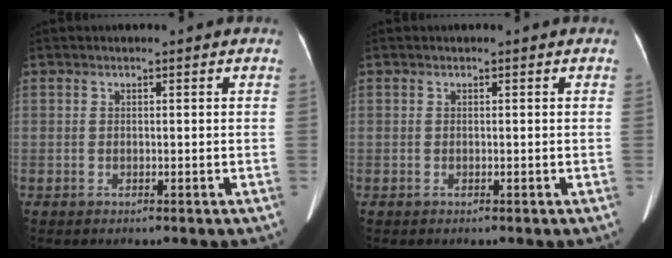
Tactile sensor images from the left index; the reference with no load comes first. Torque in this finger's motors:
{"motor_torque": [-0.01, -0.02, 0.00, 0.00]}